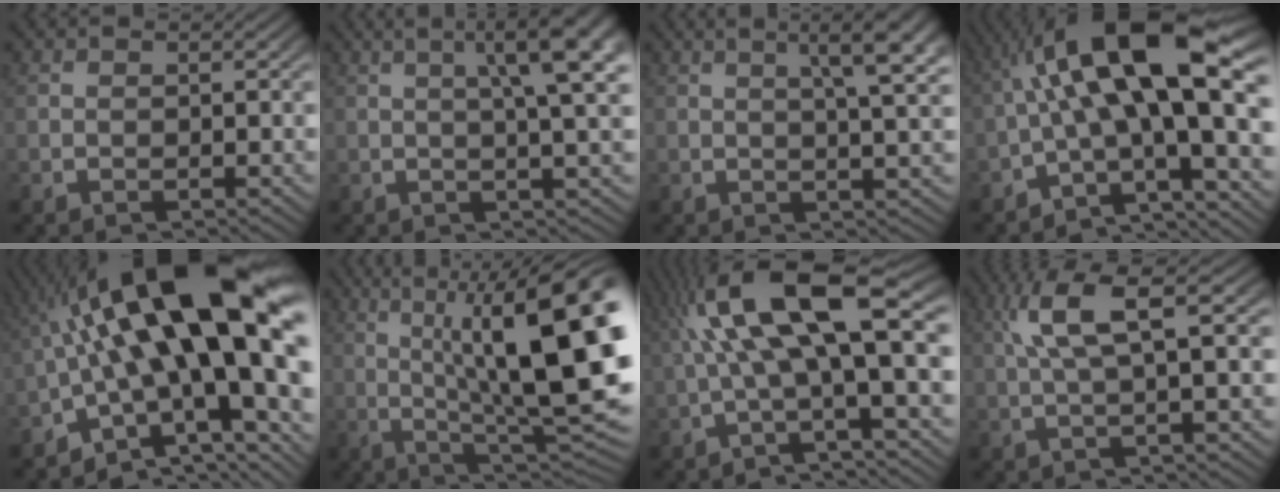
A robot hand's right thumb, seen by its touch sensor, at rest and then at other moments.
{"total": 9.1, "force": [3.7, 3.4, 7.6], "torque": [-0.080, 0.024, 0.039]}
{"total": 7.0, "force": [3.0, 2.4, 5.9], "torque": [-0.070, 0.013, 0.041]}
{"total": 13.2, "force": [0.1, 6.5, 11.5], "torque": [-0.203, -0.015, 0.004]}
{"total": 17.8, "force": [-0.2, 9.7, 14.9], "torque": [-0.257, -0.035, 0.011]}
{"total": 15.3, "force": [1.0, 6.7, 13.8], "torque": [-0.182, -0.027, 0.032]}
{"total": 9.6, "force": [1.1, 4.0, 8.7], "torque": [-0.156, 0.009, 0.014]}
{"total": 6.6, "force": [2.1, 1.9, 6.0], "torque": [-0.122, 0.014, 0.030]}